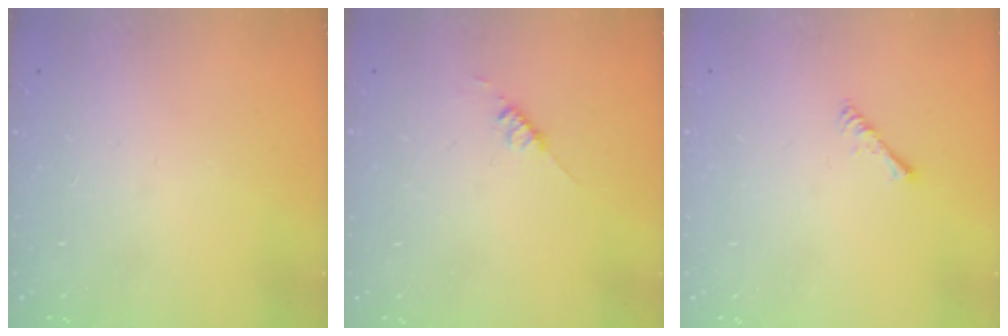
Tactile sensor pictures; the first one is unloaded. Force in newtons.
{"total": 2.6, "press": 2.6, "slide": 0.3}
{"total": 2.2, "press": 2.1, "slide": 0.5}